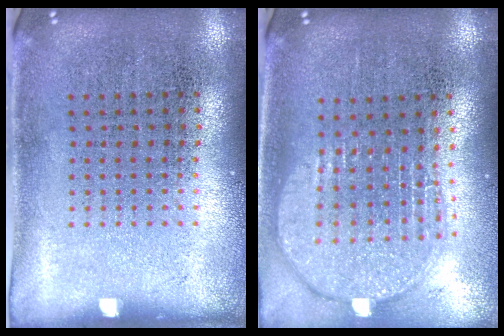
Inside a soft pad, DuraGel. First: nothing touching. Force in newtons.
{"total": 2.0, "press": 1.6, "slide": 1.1}